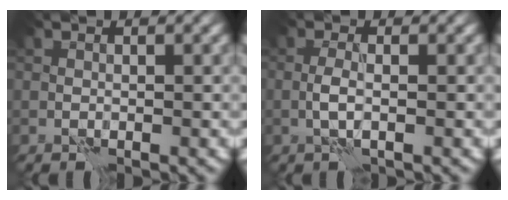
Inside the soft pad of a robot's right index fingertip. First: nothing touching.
{"total": 1.5, "force": [-0.1, 0.2, 1.5], "torque": [-0.034, 0.002, -0.007]}